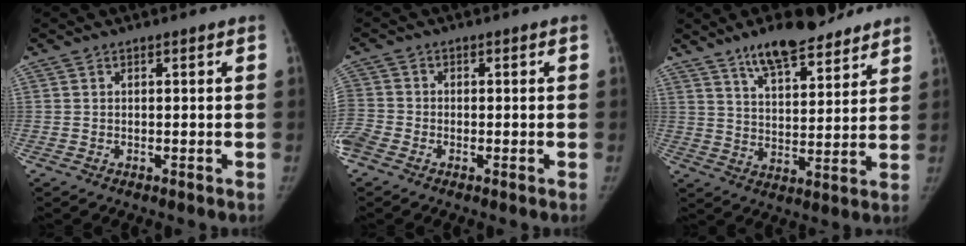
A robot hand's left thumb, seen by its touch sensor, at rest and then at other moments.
{"total": 5.4, "force": [-2.7, 3.9, 2.5], "torque": [-0.072, 0.000, -0.062]}
{"total": 14.1, "force": [10.2, 4.8, 8.4], "torque": [-0.101, -0.052, 0.167]}